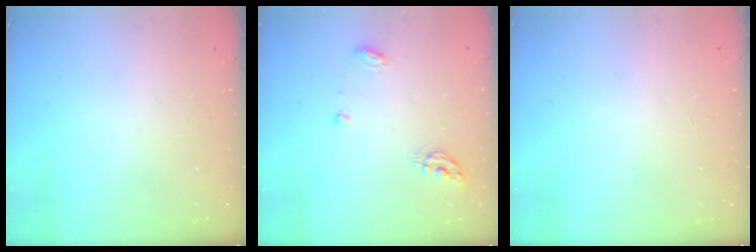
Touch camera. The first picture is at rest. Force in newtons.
{"total": 5.8, "press": 5.8, "slide": 0.6}
{"total": 0.9, "press": 0.9, "slide": 0.1}